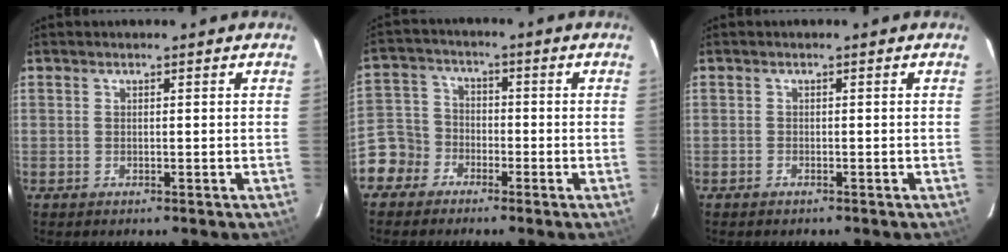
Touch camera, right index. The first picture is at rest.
{"total": 9.7, "force": [-5.4, 7.7, 2.5], "torque": [-0.069, 0.031, -0.111]}
{"total": 0.9, "force": [-0.7, 0.5, 0.0], "torque": [-0.004, 0.002, -0.013]}